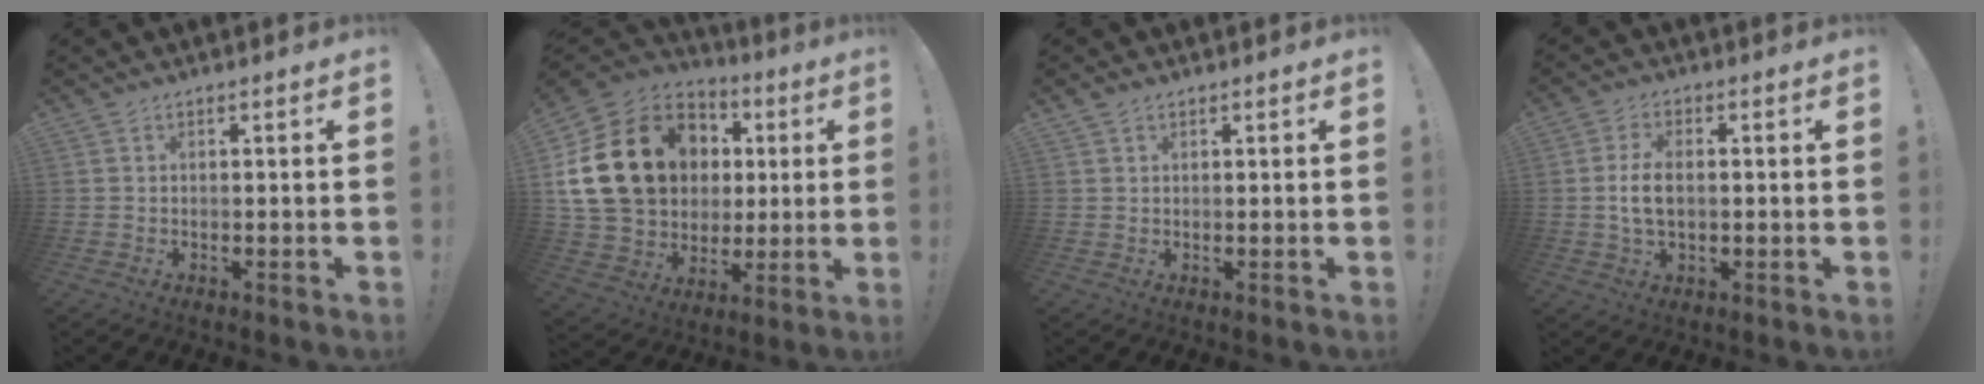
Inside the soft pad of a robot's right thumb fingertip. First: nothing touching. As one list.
[{"total": 24.5, "force": [6.0, 18.7, 14.6], "torque": [-0.264, -0.004, 0.145]}, {"total": 1.1, "force": [0.9, 0.6, 0.4], "torque": [-0.007, -0.002, 0.016]}, {"total": 7.1, "force": [0.1, 4.2, 5.7], "torque": [-0.105, -0.001, -0.002]}]